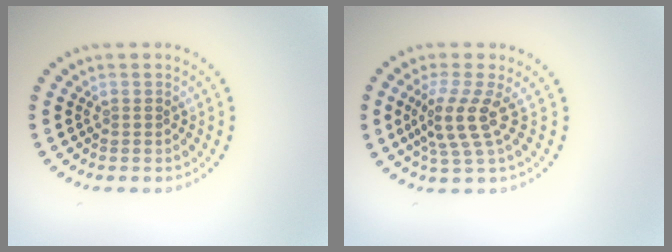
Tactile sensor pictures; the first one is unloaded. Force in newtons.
{"total": 3.4, "press": 2.6, "slide": 2.2}